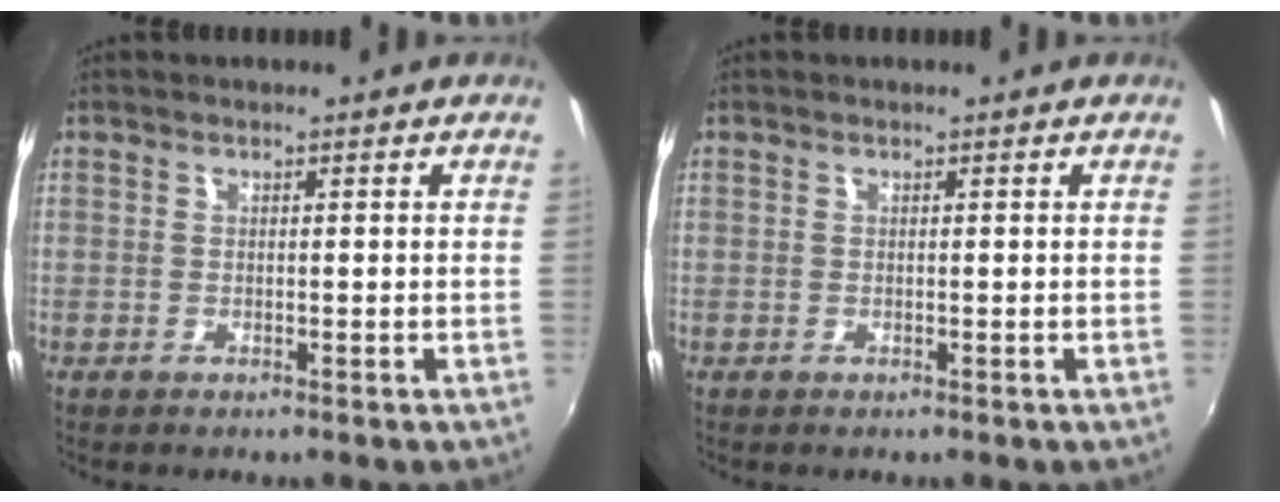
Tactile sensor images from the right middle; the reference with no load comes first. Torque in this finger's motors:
{"motor_torque": [0.00, 0.00, 0.00, 0.00]}